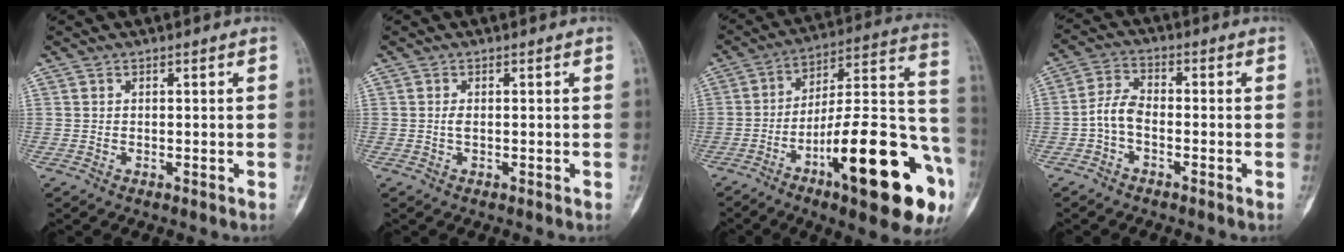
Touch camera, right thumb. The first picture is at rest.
{"total": 1.0, "force": [0.0, 0.5, 0.9], "torque": [-0.018, 0.000, -0.001]}
{"total": 28.1, "force": [-11.5, 7.6, 24.6], "torque": [-0.310, 0.057, -0.168]}
{"total": 5.2, "force": [-1.7, 2.9, 3.9], "torque": [-0.077, 0.022, -0.042]}